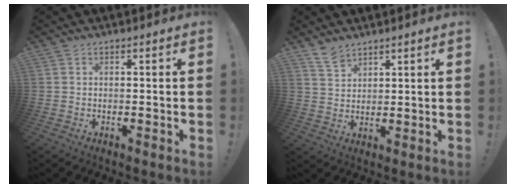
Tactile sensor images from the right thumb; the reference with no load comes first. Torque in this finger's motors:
{"motor_torque": [-0.03, 0.15, 0.03, -0.07, 0.00]}